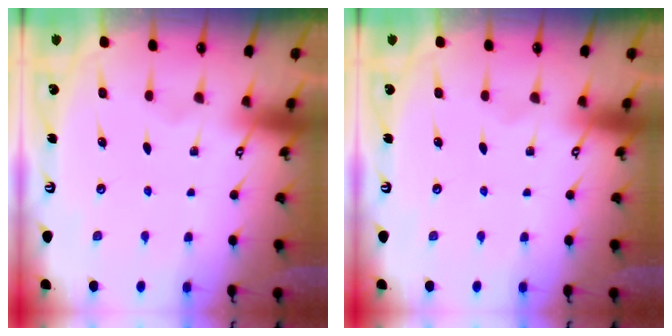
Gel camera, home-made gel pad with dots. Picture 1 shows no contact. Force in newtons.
{"total": 0.0}